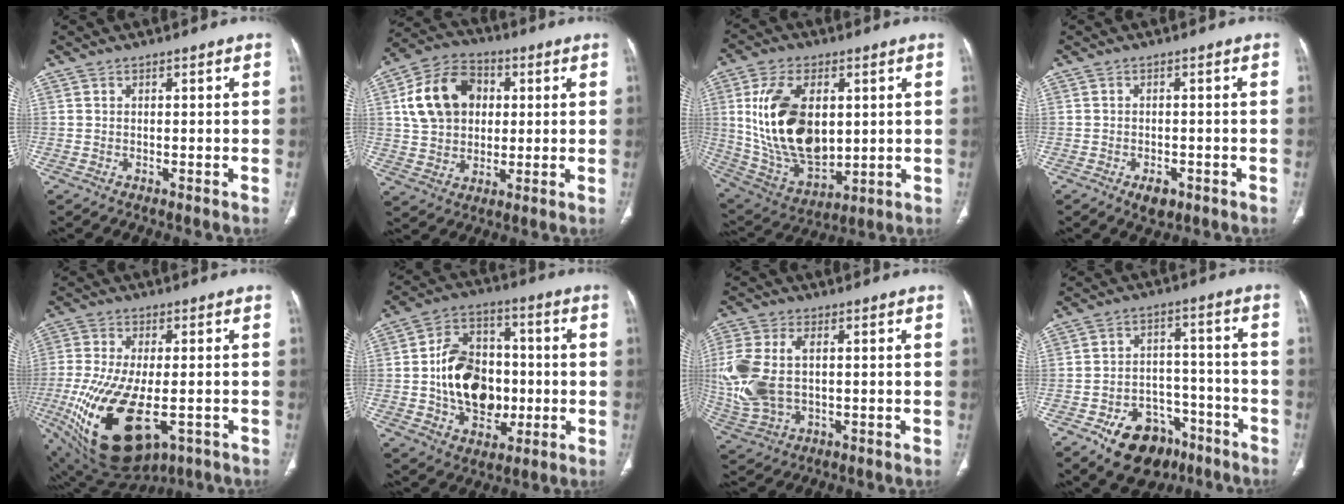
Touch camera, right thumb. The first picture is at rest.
{"total": 14.8, "force": [3.0, 11.4, 9.0], "torque": [-0.139, 0.013, 0.051]}
{"total": 20.9, "force": [3.1, 12.2, 16.7], "torque": [-0.300, -0.019, 0.075]}
{"total": 3.3, "force": [-1.7, 1.9, 2.1], "torque": [-0.025, 0.003, -0.019]}
{"total": 21.9, "force": [-7.1, 10.5, 17.8], "torque": [-0.397, -0.027, -0.100]}
{"total": 17.8, "force": [-1.3, 13.0, 12.2], "torque": [-0.160, 0.024, -0.013]}
{"total": 15.0, "force": [0.9, 9.2, 11.9], "torque": [-0.298, 0.002, 0.027]}
{"total": 13.9, "force": [-8.3, 9.2, 6.3], "torque": [-0.059, 0.067, -0.117]}